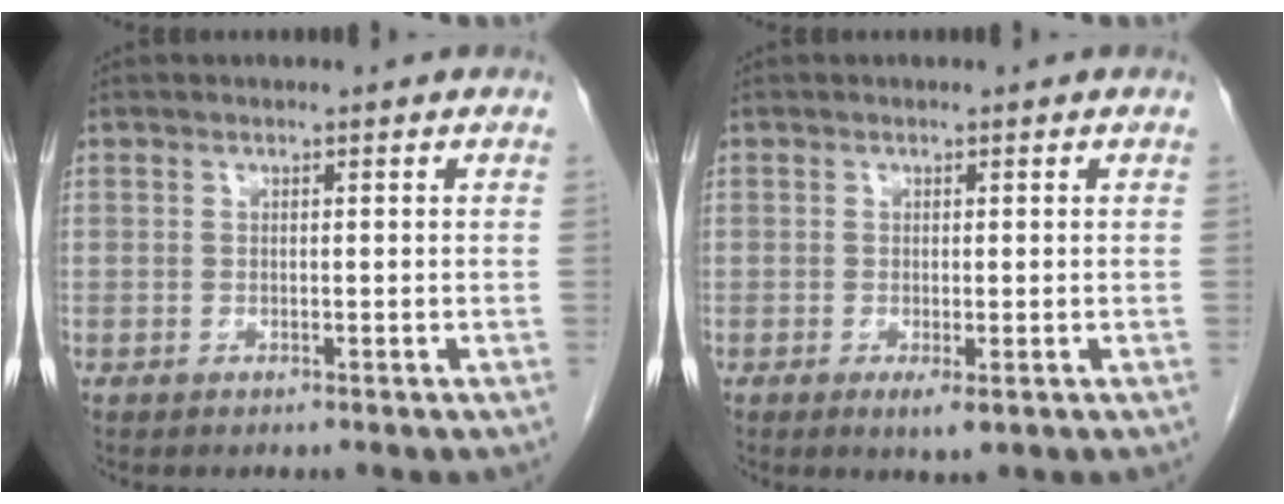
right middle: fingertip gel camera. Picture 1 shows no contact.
{"total": 2.1, "force": [-0.8, 0.5, 1.9], "torque": [-0.026, -0.005, -0.009]}